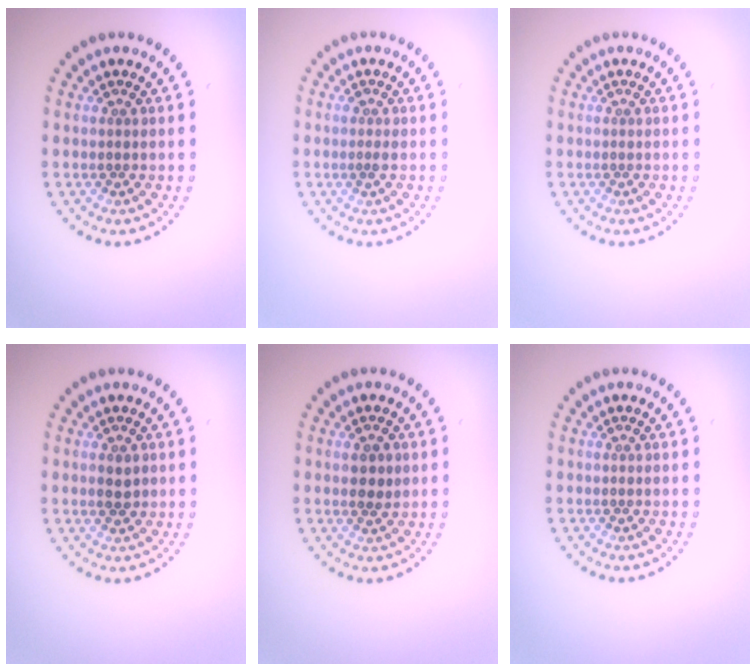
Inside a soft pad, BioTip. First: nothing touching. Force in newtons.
{"total": 0.7, "press": 0.6, "slide": 0.3}
{"total": 0.0}
{"total": 1.5, "press": 1.5, "slide": 0.1}
{"total": 1.9, "press": 1.9, "slide": 0.3}
{"total": 0.0}